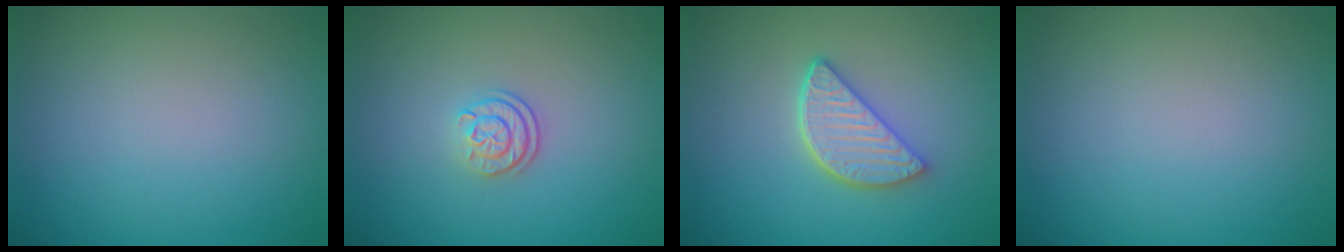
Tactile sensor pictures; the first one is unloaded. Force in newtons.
{"total": 2.3, "press": 1.7, "slide": 1.5}
{"total": 4.1, "press": 3.3, "slide": 2.5}
{"total": 0.0}